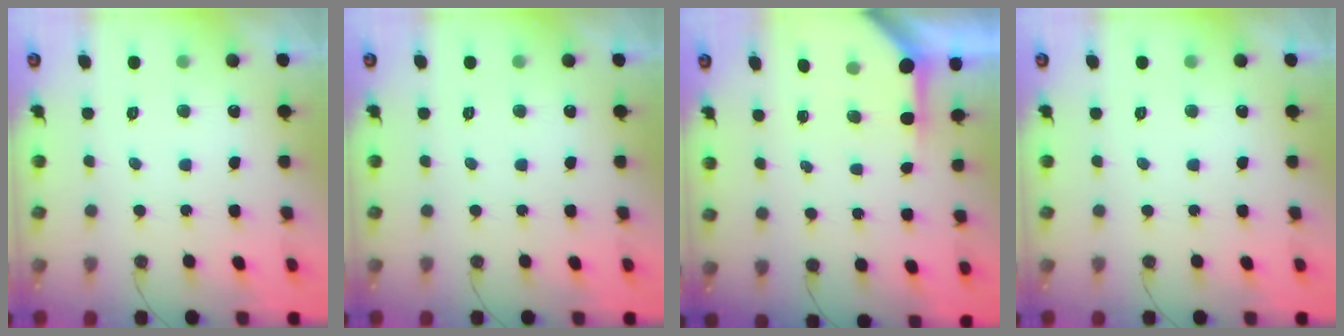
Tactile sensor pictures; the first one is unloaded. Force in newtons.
{"total": 0.0}
{"total": 3.2, "press": 3.2, "slide": 0.4}
{"total": 0.0}